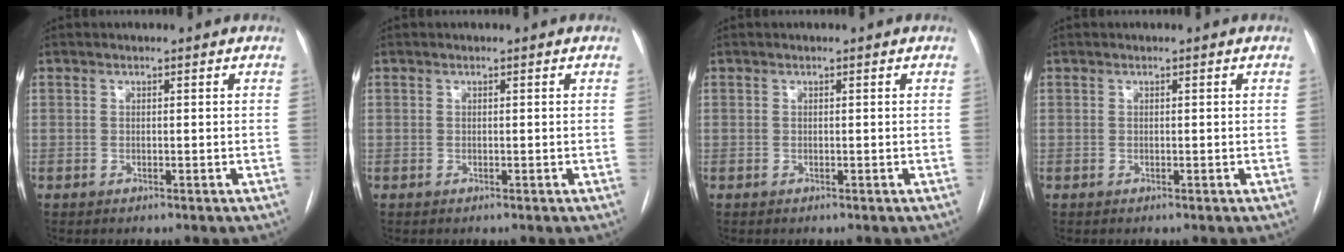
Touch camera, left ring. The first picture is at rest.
{"total": 0.0}
{"total": 0.0}
{"total": 0.0}